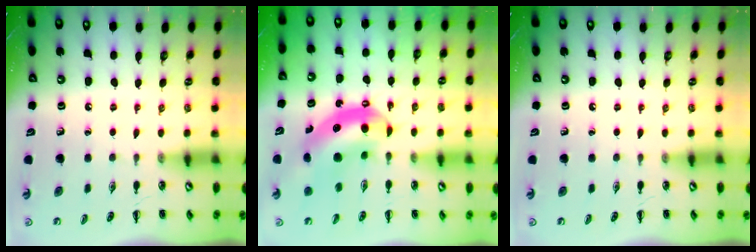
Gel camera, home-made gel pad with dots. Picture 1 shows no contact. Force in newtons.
{"total": 10.2, "press": 9.9, "slide": 2.5}
{"total": 0.0}